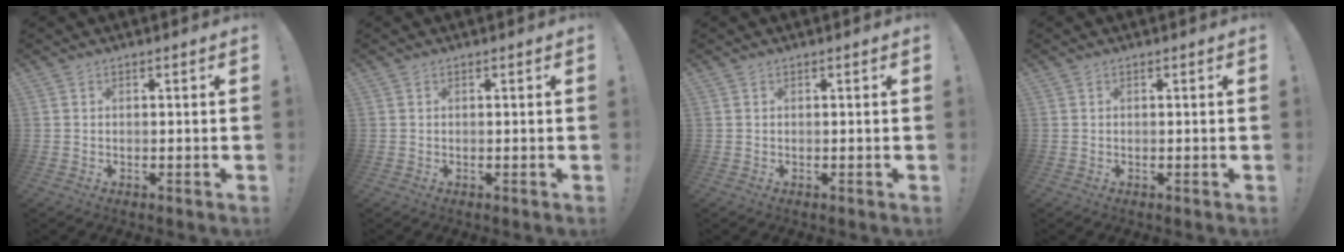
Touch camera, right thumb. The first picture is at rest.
{"total": 0.0}
{"total": 0.0}
{"total": 0.0}